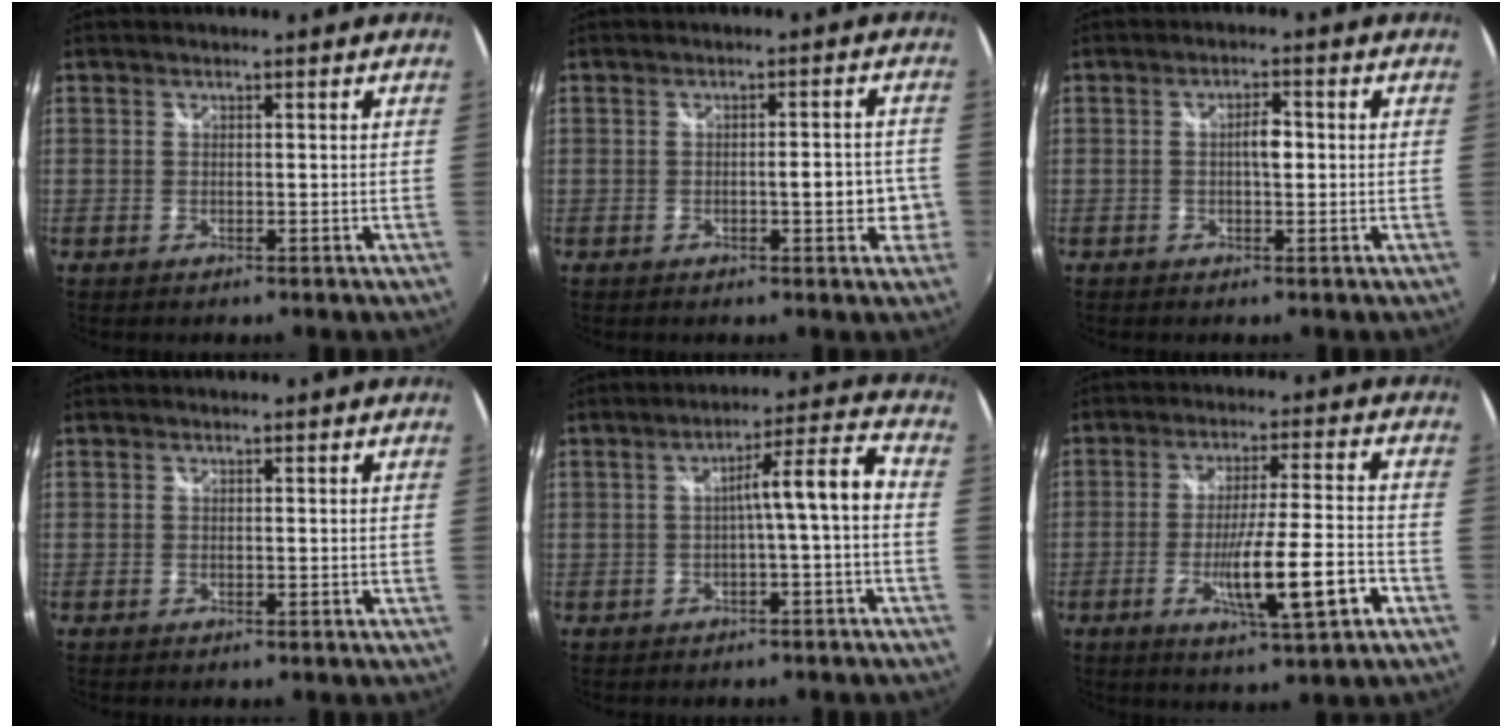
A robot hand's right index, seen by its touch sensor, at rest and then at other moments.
{"total": 5.2, "force": [-1.2, 1.9, 4.7], "torque": [-0.066, 0.003, -0.013]}
{"total": 2.3, "force": [0.1, 1.0, 2.0], "torque": [-0.033, 0.004, 0.000]}
{"total": 0.0}
{"total": 6.8, "force": [-1.6, -0.2, 6.6], "torque": [-0.104, 0.018, -0.014]}
{"total": 12.3, "force": [-4.7, 0.6, 11.3], "torque": [-0.190, -0.024, -0.071]}